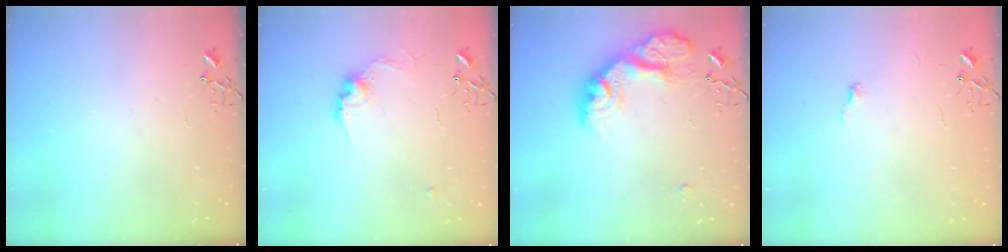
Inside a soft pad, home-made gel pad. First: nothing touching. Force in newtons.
{"total": 9.8, "press": 9.8, "slide": 0.5}
{"total": 20.0, "press": 20.0, "slide": 1.6}
{"total": 3.1, "press": 3.0, "slide": 0.4}